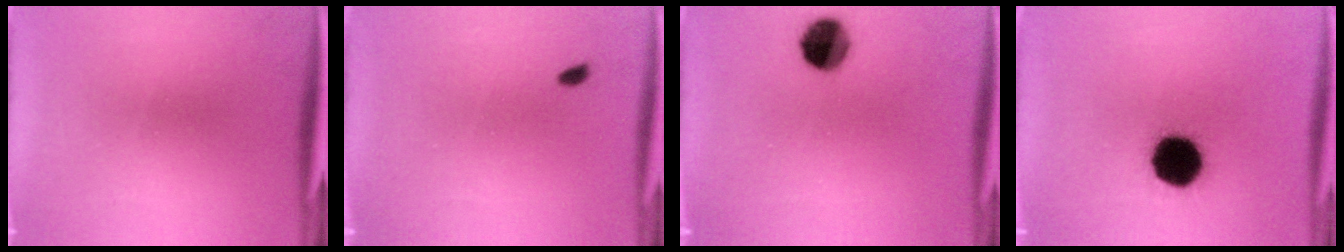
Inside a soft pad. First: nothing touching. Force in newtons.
{"total": 0.9}
{"total": 9.1}
{"total": 16.0}